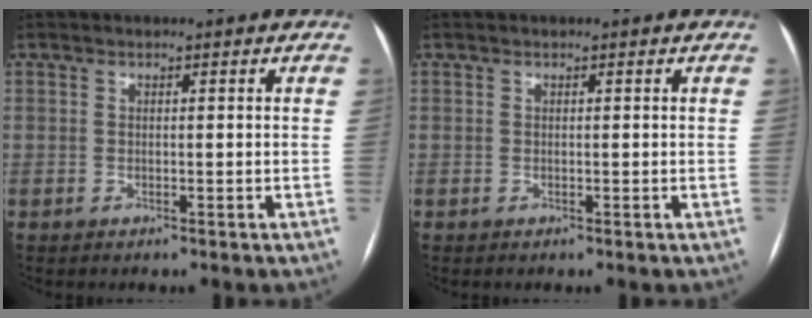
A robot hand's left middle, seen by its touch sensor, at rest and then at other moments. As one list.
[{"total": 0.0}]